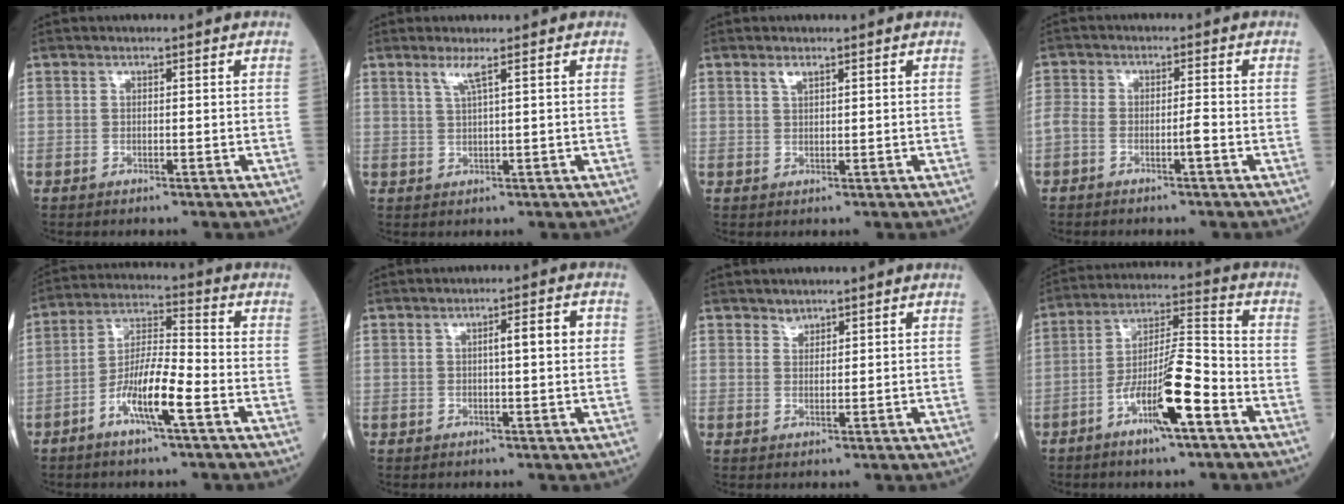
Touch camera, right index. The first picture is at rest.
{"total": 2.3, "force": [1.4, -0.4, 1.8], "torque": [-0.043, -0.001, 0.033]}
{"total": 1.3, "force": [1.0, 0.3, 0.8], "torque": [-0.018, 0.003, 0.025]}
{"total": 3.1, "force": [-1.6, 0.7, 2.6], "torque": [-0.058, 0.017, -0.028]}
{"total": 9.0, "force": [-4.0, 0.9, 8.0], "torque": [-0.161, 0.002, -0.077]}
{"total": 4.0, "force": [0.6, 0.3, 3.9], "torque": [-0.063, 0.008, 0.008]}
{"total": 1.4, "force": [1.3, 0.5, 0.1], "torque": [-0.001, -0.005, 0.021]}
{"total": 11.6, "force": [-5.4, 1.3, 10.2], "torque": [-0.185, 0.004, -0.093]}